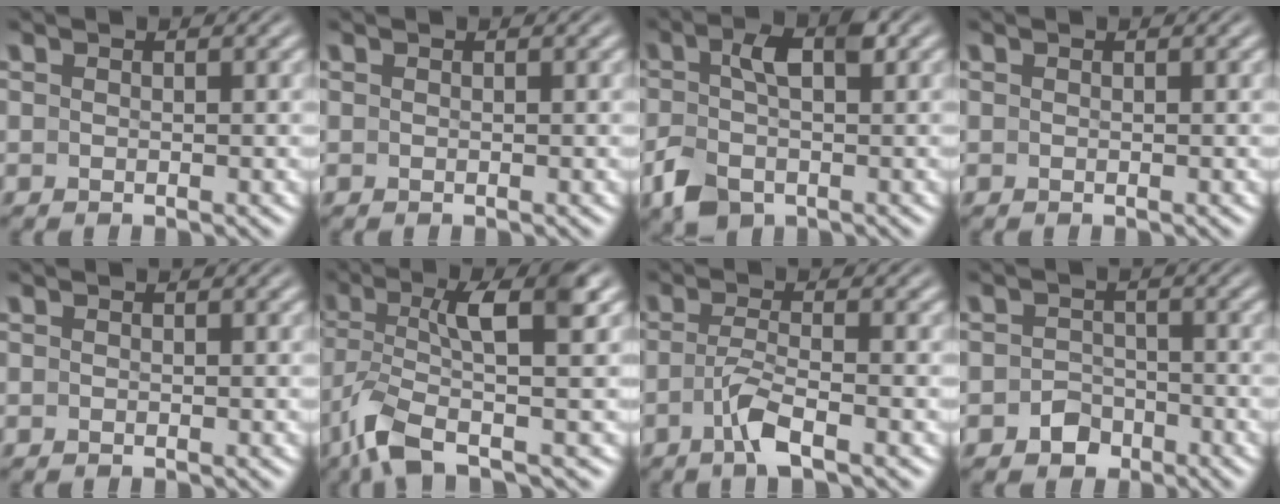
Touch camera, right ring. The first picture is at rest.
{"total": 0.0}
{"total": 4.1, "force": [-1.1, 2.3, 3.3], "torque": [-0.068, -0.008, -0.008]}
{"total": 0.0}
{"total": 0.0}
{"total": 6.5, "force": [-1.9, 1.6, 6.0], "torque": [-0.125, -0.021, -0.012]}
{"total": 3.0, "force": [-1.9, -0.2, 2.4], "torque": [-0.048, -0.012, -0.027]}
{"total": 3.1, "force": [-2.3, 2.0, 0.2], "torque": [0.002, -0.011, -0.036]}